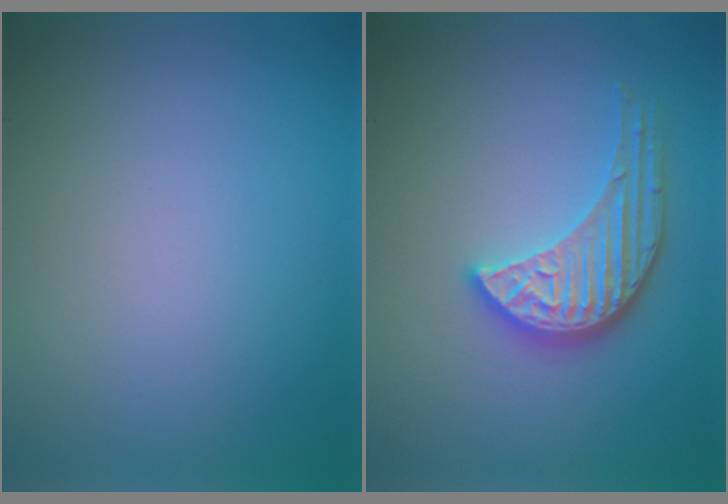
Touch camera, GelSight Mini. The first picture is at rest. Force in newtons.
{"total": 4.1, "press": 3.5, "slide": 2.2}